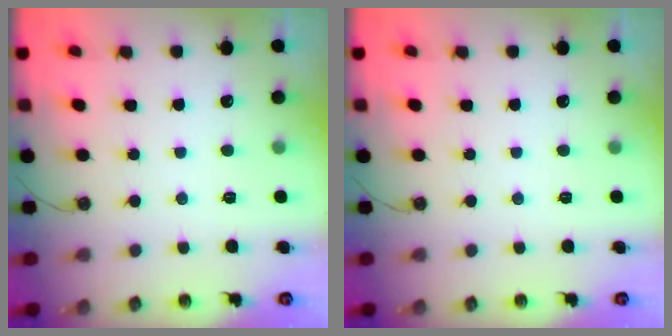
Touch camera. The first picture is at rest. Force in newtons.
{"total": 0.0}